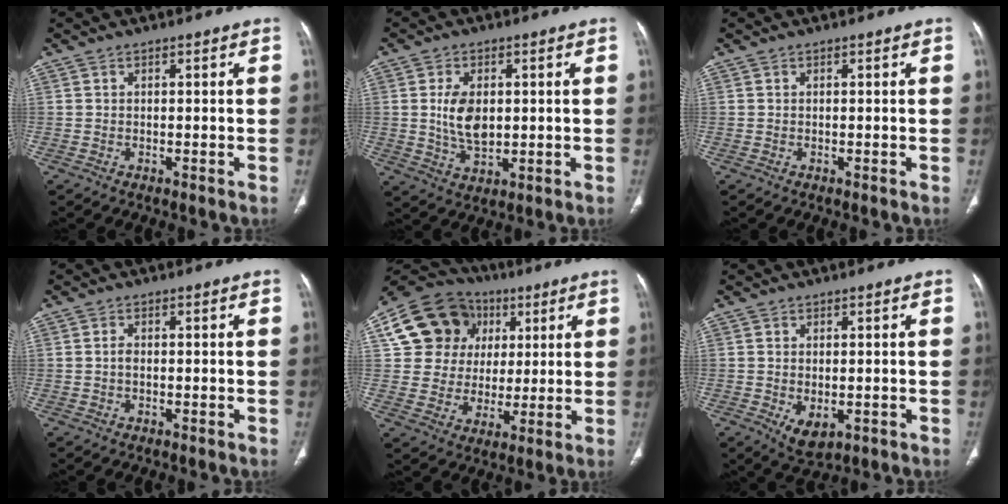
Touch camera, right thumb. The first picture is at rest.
{"total": 7.7, "force": [0.8, 4.7, 6.0], "torque": [-0.101, -0.009, 0.024]}
{"total": 0.0}
{"total": 1.3, "force": [-0.1, 0.8, 1.0], "torque": [-0.020, 0.002, -0.001]}
{"total": 18.1, "force": [5.8, 15.6, 7.1], "torque": [-0.096, 0.025, 0.106]}
{"total": 4.7, "force": [-1.1, 2.8, 3.6], "torque": [-0.053, -0.008, -0.005]}